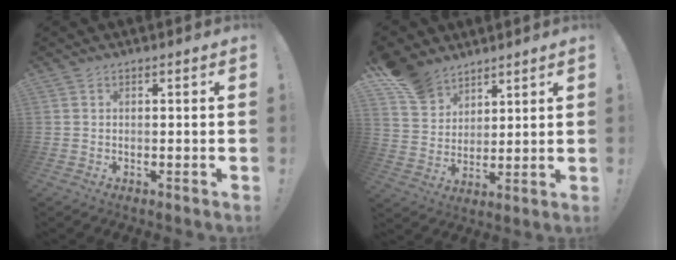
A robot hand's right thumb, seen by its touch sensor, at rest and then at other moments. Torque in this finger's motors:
{"motor_torque": [-1.00, 1.27, 0.73, 0.62, 0.00]}